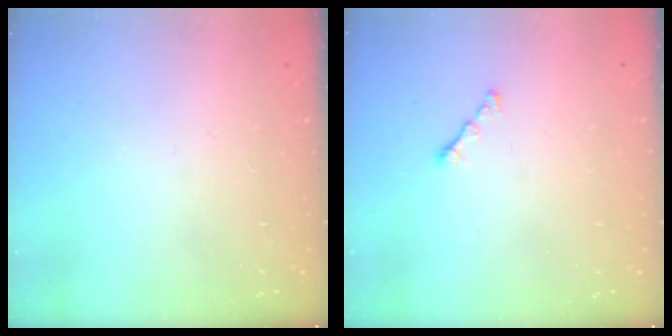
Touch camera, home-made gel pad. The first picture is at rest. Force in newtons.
{"total": 1.2, "press": 1.1, "slide": 0.5}